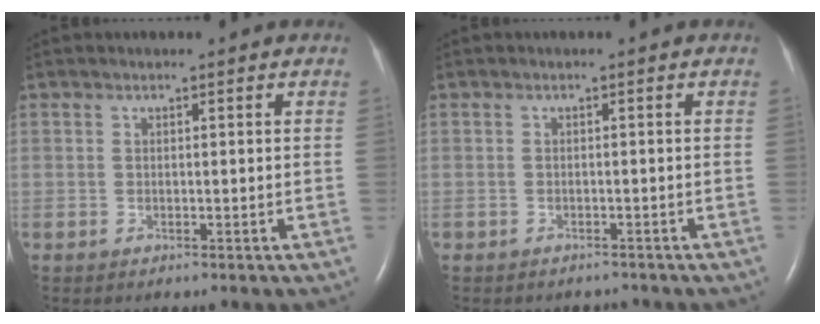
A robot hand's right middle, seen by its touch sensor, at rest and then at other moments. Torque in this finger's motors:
{"motor_torque": [-0.32, 0.09, 0.00, 0.00]}